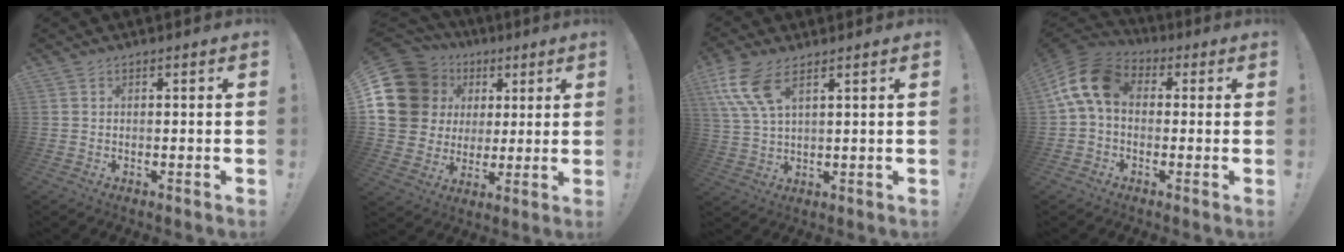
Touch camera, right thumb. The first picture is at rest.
{"total": 18.9, "force": [5.5, 15.9, 8.6], "torque": [-0.163, -0.014, 0.132]}
{"total": 10.5, "force": [5.5, 4.3, 7.8], "torque": [-0.155, -0.015, 0.108]}
{"total": 13.4, "force": [1.9, 8.7, 9.9], "torque": [-0.198, 0.018, 0.039]}